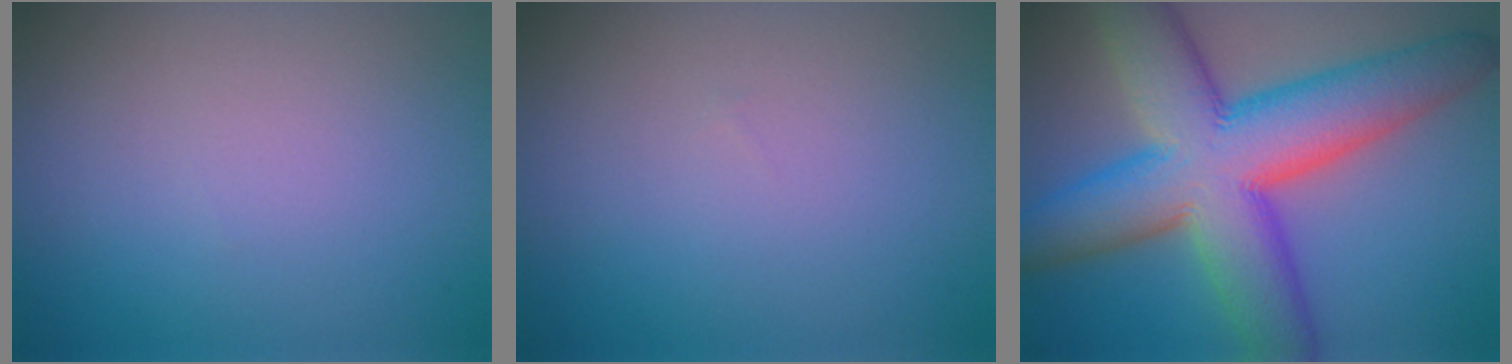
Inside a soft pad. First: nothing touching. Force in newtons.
{"total": 0.0}
{"total": 13.5, "press": 13.5, "slide": 0.3}